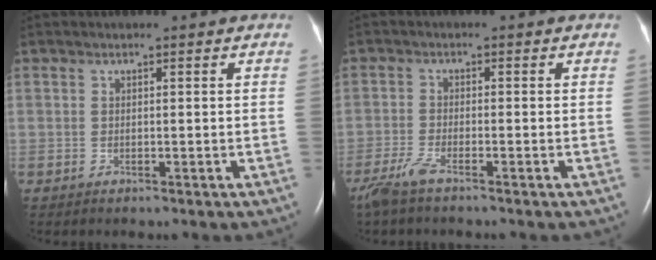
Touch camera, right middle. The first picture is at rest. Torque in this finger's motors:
{"motor_torque": [0.70, -0.66, 0.04, 0.03]}